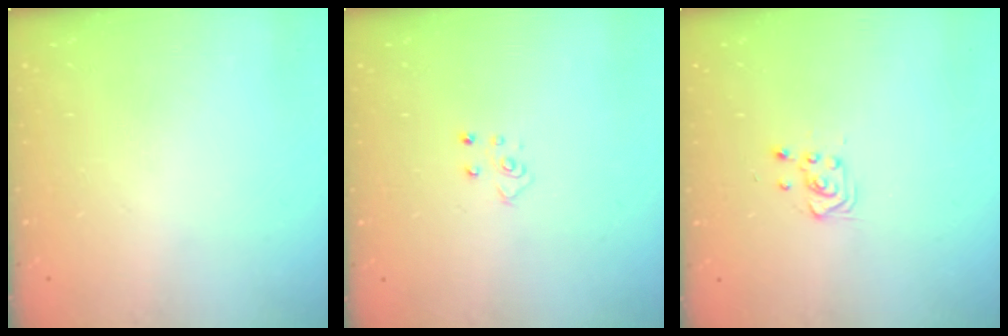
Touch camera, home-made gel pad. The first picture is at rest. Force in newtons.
{"total": 4.7, "press": 4.7, "slide": 0.4}
{"total": 3.6, "press": 3.4, "slide": 1.1}